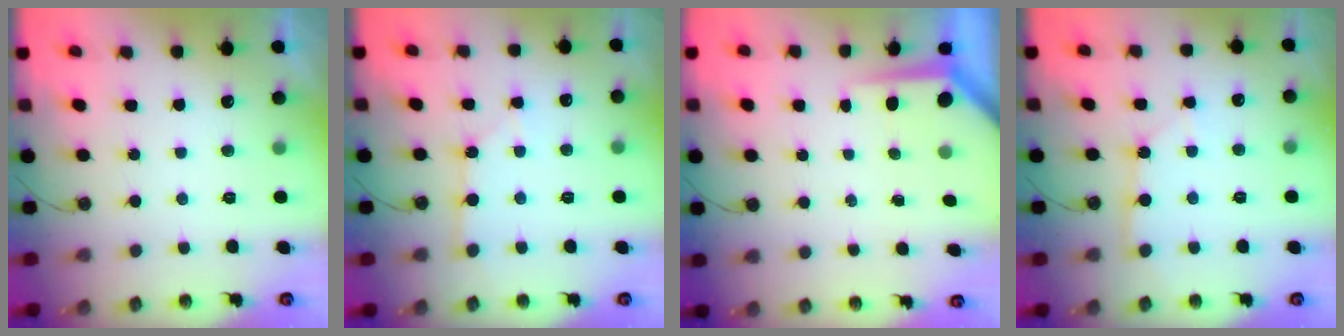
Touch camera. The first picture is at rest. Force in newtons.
{"total": 2.6, "press": 2.6, "slide": 0.3}
{"total": 4.0, "press": 4.0, "slide": 0.2}
{"total": 3.3, "press": 3.3, "slide": 0.4}